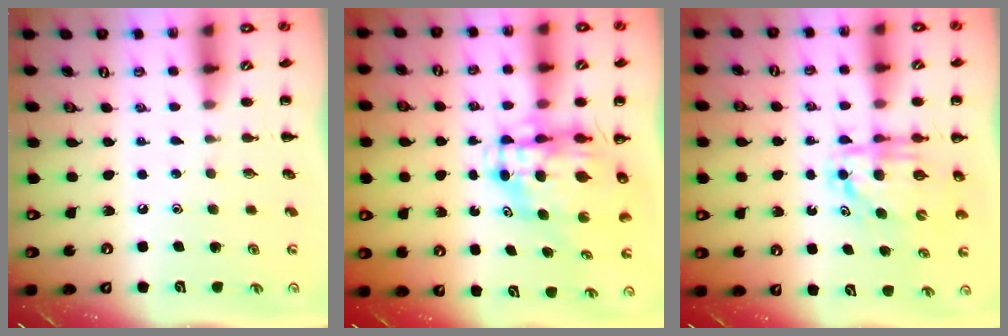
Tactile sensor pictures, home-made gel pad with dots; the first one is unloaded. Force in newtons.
{"total": 9.1, "press": 8.6, "slide": 2.8}
{"total": 6.6, "press": 6.5, "slide": 1.1}